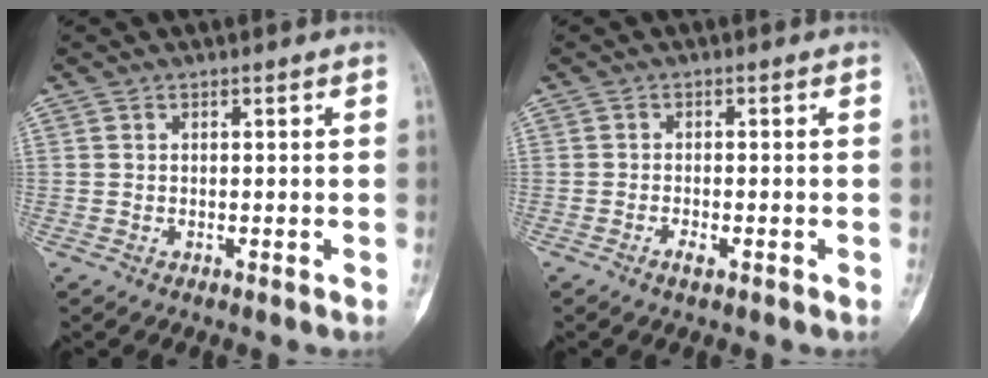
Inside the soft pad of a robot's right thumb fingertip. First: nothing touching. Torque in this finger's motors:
{"motor_torque": [-0.09, -0.14, 0.22, 0.12, 0.04]}